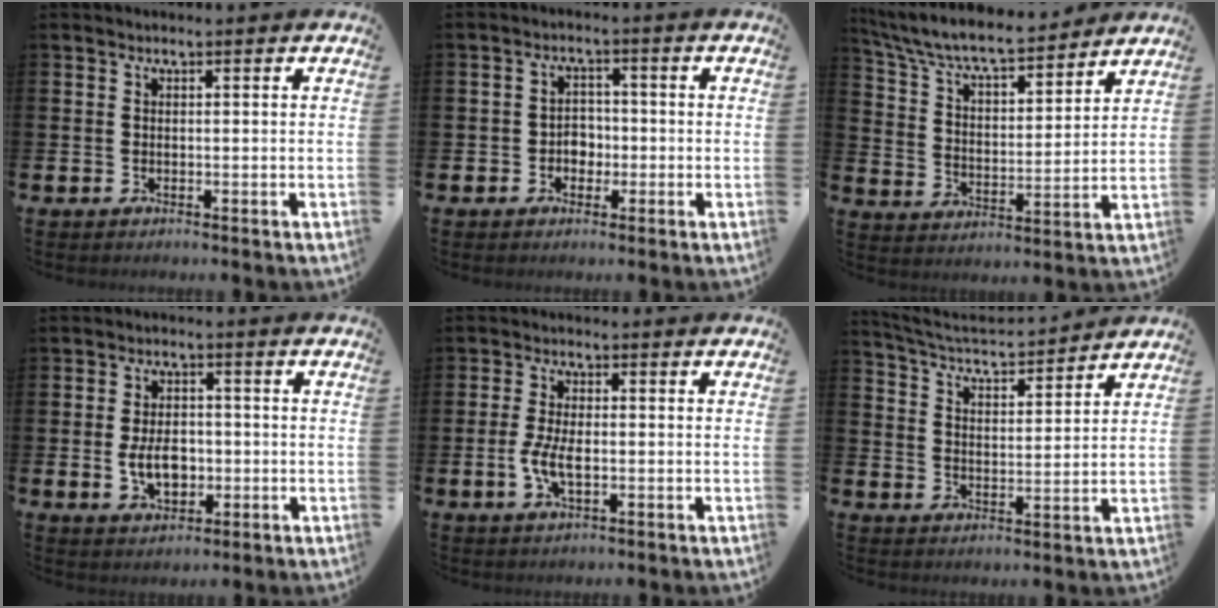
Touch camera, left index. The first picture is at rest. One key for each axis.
{"total": 2.9, "fx": -1.0, "fy": 2.4, "fz": 1.2, "tx": -0.017, "ty": 0.004, "tz": -0.027}
{"total": 8.1, "fx": 7.6, "fy": 1.4, "fz": 2.6, "tx": -0.087, "ty": -0.056, "tz": 0.131}
{"total": 5.3, "fx": -0.8, "fy": 3.4, "fz": 3.9, "tx": -0.060, "ty": -0.002, "tz": -0.020}
{"total": 4.3, "fx": -0.8, "fy": 2.0, "fz": 3.7, "tx": -0.075, "ty": -0.001, "tz": -0.018}
{"total": 4.6, "fx": 4.5, "fy": 0.6, "fz": 0.7, "tx": -0.038, "ty": -0.035, "tz": 0.073}